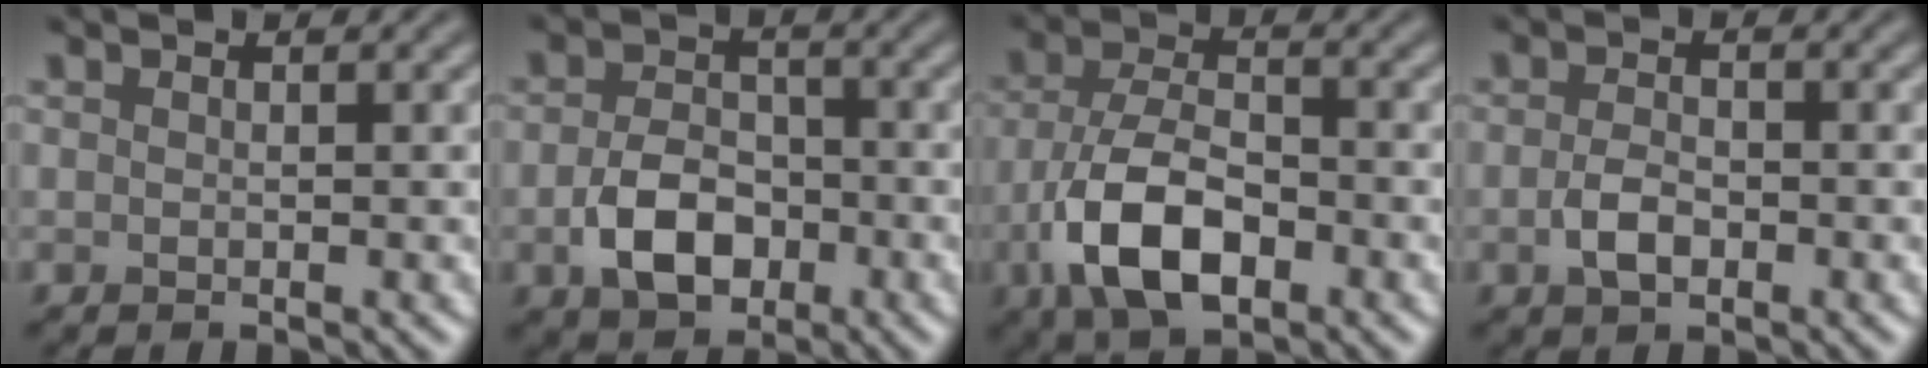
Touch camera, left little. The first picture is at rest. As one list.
[{"total": 5.0, "force": [-1.7, 3.4, 3.2], "torque": [-0.064, -0.005, -0.034]}, {"total": 7.5, "force": [-3.1, 3.8, 5.7], "torque": [-0.123, -0.007, -0.065]}, {"total": 2.3, "force": [-0.8, 1.3, 1.7], "torque": [-0.036, -0.001, -0.019]}]